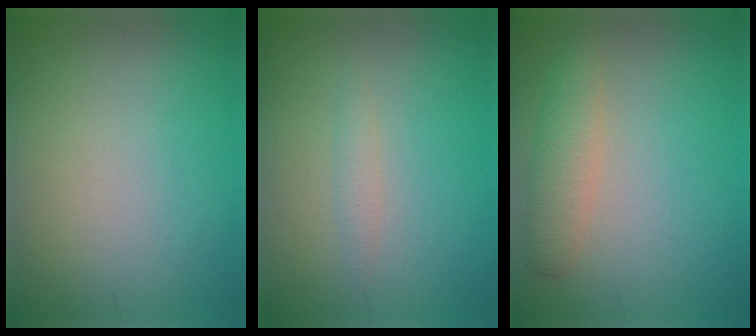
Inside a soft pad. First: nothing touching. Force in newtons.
{"total": 1.1, "press": 1.1, "slide": 0.1}
{"total": 2.7, "press": 2.7, "slide": 0.1}